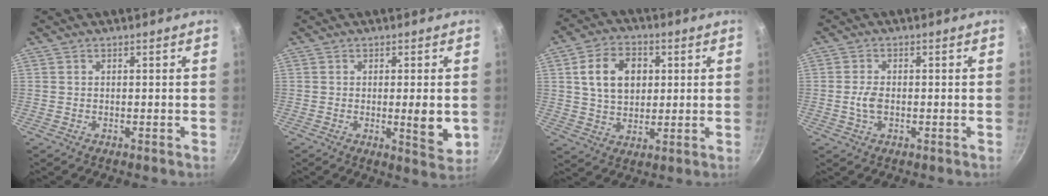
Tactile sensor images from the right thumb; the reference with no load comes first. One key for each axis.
{"total": 6.2, "fx": -0.4, "fy": 1.5, "fz": 6.0, "tx": -0.085, "ty": -0.016, "tz": -0.004}
{"total": 11.2, "fx": 2.4, "fy": 8.1, "fz": 7.4, "tx": -0.104, "ty": 0.002, "tz": 0.040}
{"total": 3.2, "fx": -0.5, "fy": 1.9, "fz": 2.5, "tx": -0.051, "ty": 0.007, "tz": -0.012}